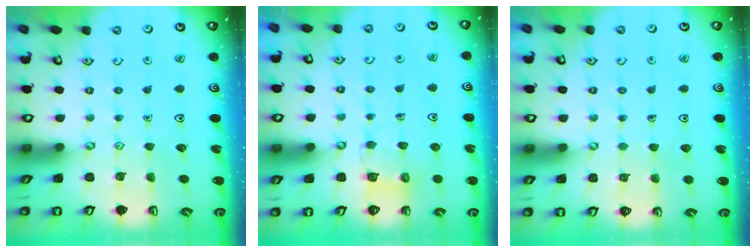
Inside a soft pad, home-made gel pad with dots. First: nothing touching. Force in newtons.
{"total": 4.9, "press": 4.9, "slide": 0.4}
{"total": 3.2, "press": 3.2, "slide": 0.2}